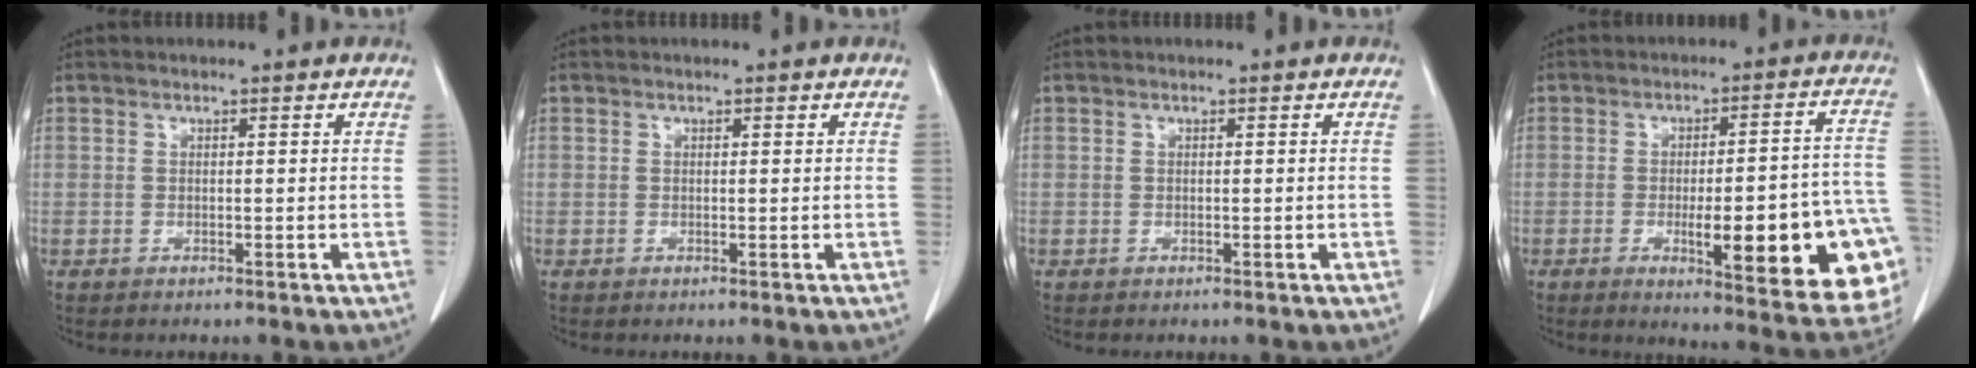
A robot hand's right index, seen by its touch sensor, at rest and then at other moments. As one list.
[{"total": 0.0}, {"total": 0.0}, {"total": 20.3, "force": [-6.0, 3.6, 19.1], "torque": [-0.149, 0.015, -0.059]}]